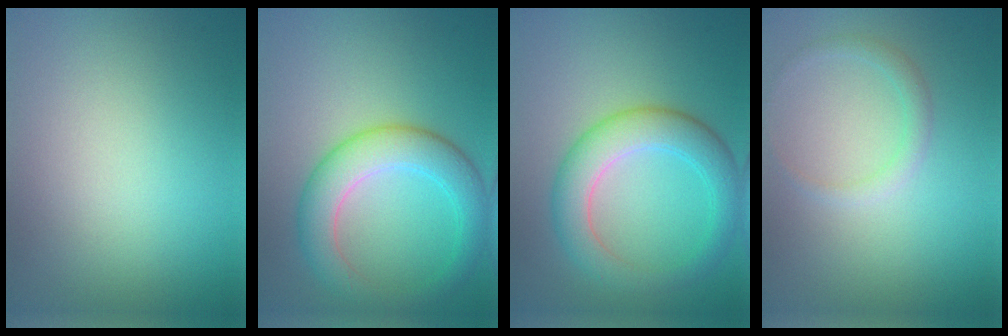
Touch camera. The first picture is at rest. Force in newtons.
{"total": 5.1, "press": 5.0, "slide": 0.3}
{"total": 4.9, "press": 4.9, "slide": 0.1}
{"total": 1.3, "press": 1.3, "slide": 0.1}